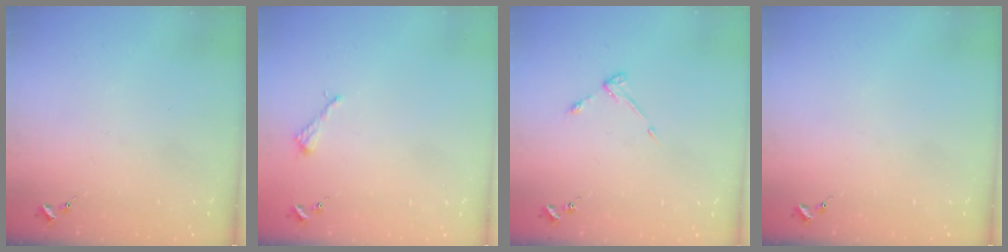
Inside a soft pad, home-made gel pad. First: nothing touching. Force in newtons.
{"total": 2.6, "press": 2.6, "slide": 0.3}
{"total": 3.6, "press": 3.6, "slide": 0.5}
{"total": 0.0}